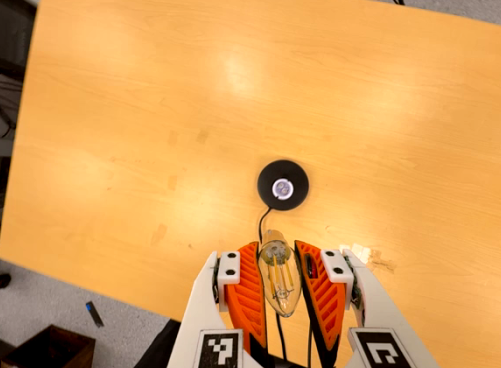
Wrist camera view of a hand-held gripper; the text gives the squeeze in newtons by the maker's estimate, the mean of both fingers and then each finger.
{"total": 20.3, "left": 21.2, "right": 19.4}